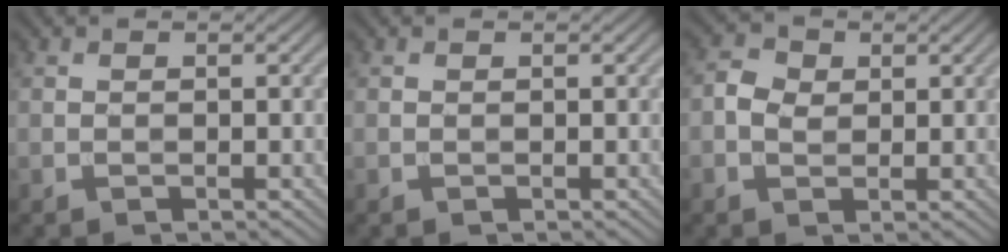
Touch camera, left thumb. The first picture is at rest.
{"total": 0.0}
{"total": 2.6, "force": [0.4, 2.1, 1.5], "torque": [-0.034, 0.003, 0.002]}